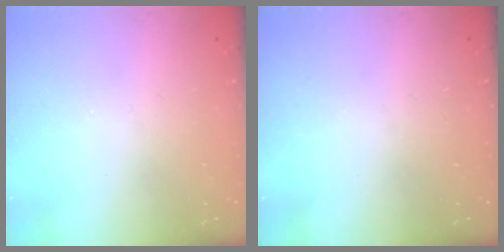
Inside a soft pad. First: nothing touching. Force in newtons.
{"total": 0.0}